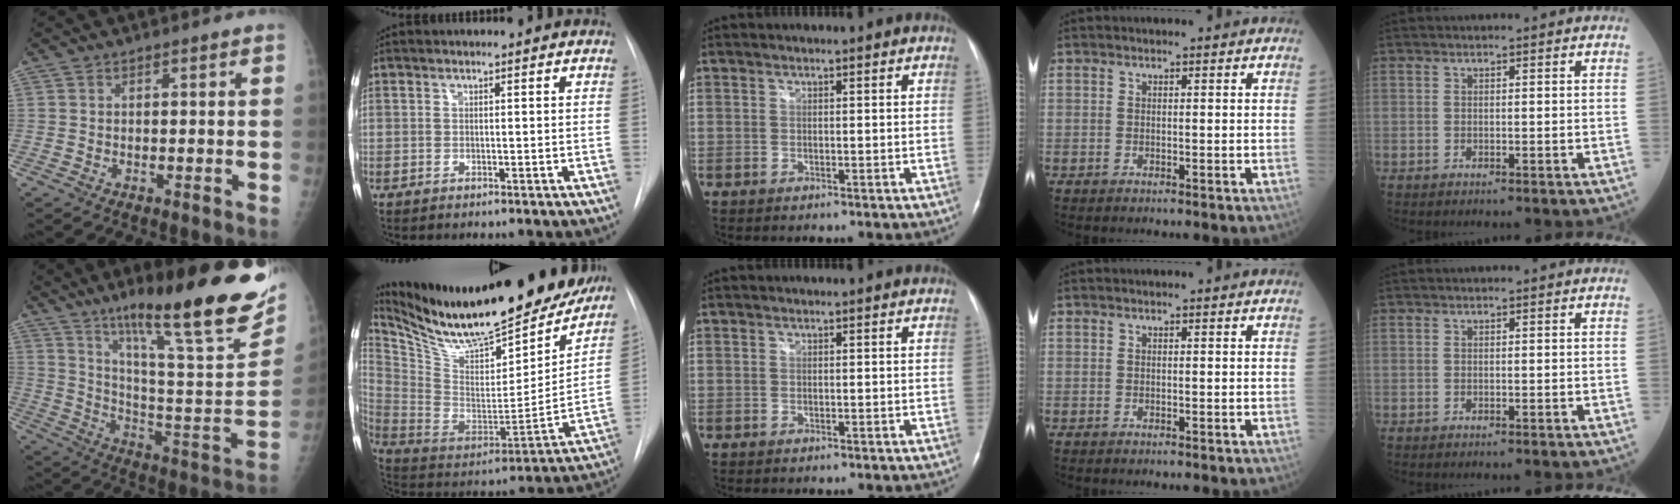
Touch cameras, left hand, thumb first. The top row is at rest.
{"thumb": {"total": 29.0, "force": [18.2, 4.7, 22.1], "torque": [-0.311, -0.067, 0.286]}, "index": {"total": 28.9, "force": [25.1, 5.8, 13.0], "torque": [-0.234, -0.056, 0.376]}}